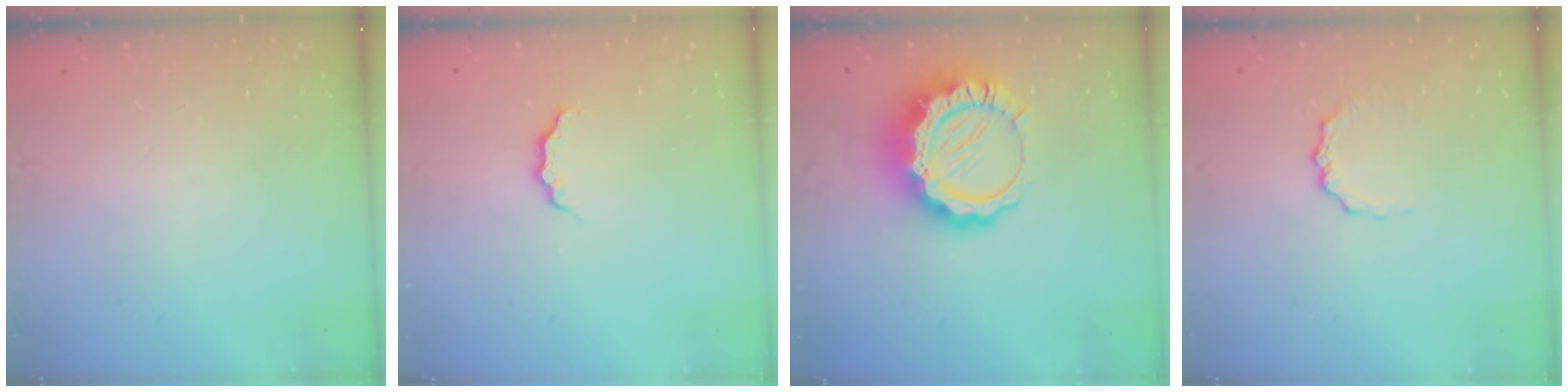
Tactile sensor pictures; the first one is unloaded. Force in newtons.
{"total": 3.5, "press": 3.5, "slide": 0.4}
{"total": 14.8, "press": 14.7, "slide": 1.5}
{"total": 2.4, "press": 2.4, "slide": 0.3}